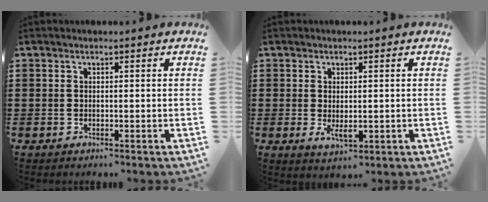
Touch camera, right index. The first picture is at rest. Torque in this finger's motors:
{"motor_torque": [2.14, 0.00, 0.26, 0.07]}